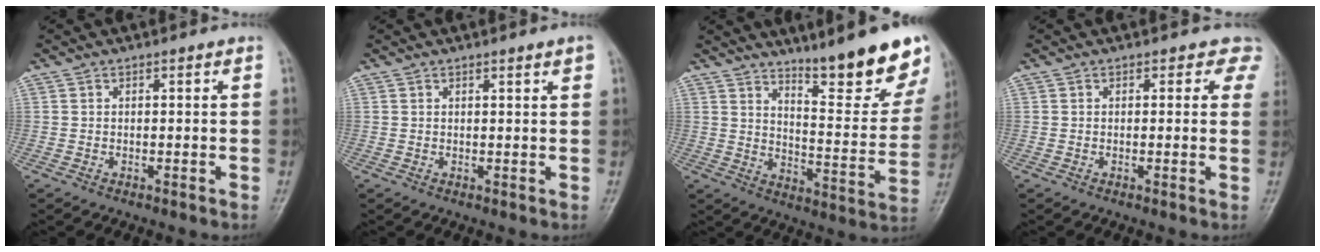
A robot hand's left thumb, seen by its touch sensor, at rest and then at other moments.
{"total": 1.6, "force": [1.0, 0.1, 1.2], "torque": [-0.018, -0.004, 0.012]}
{"total": 16.9, "force": [12.3, 3.2, 11.2], "torque": [-0.117, -0.090, 0.187]}
{"total": 3.4, "force": [2.1, 2.3, 1.3], "torque": [0.022, -0.007, 0.002]}